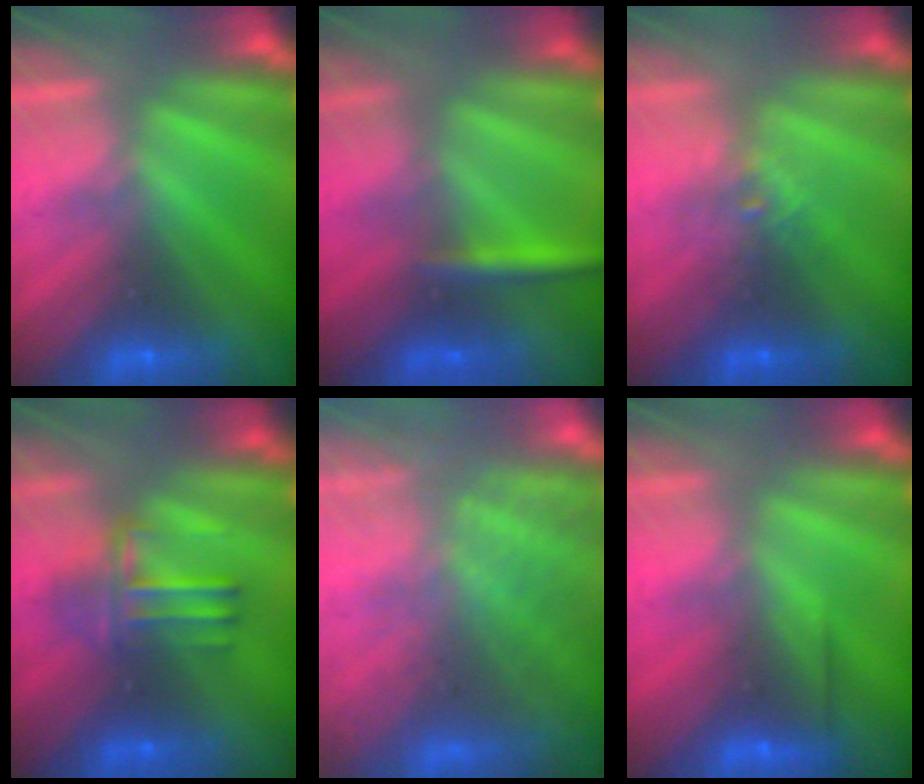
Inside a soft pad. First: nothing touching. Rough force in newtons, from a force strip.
{"total": 2.8}
{"total": 2.1}
{"total": 3.6}
{"total": 6.9}
{"total": 2.6}